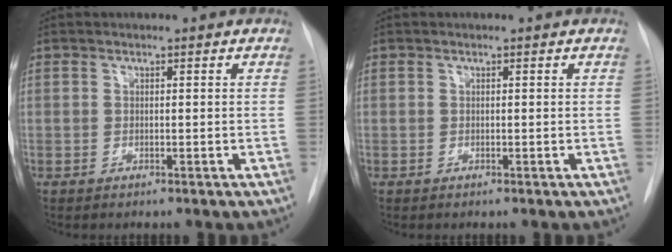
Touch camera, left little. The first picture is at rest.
{"total": 0.0}